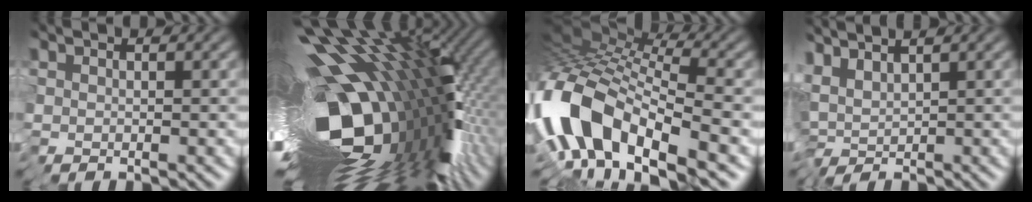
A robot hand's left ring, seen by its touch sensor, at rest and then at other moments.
{"total": 17.1, "force": [-2.8, 7.3, 15.2], "torque": [-0.245, -0.032, -0.041]}
{"total": 12.4, "force": [-5.5, 5.6, 9.6], "torque": [-0.216, -0.002, -0.104]}
{"total": 2.2, "force": [0.8, 0.0, 2.1], "torque": [-0.039, 0.008, 0.007]}